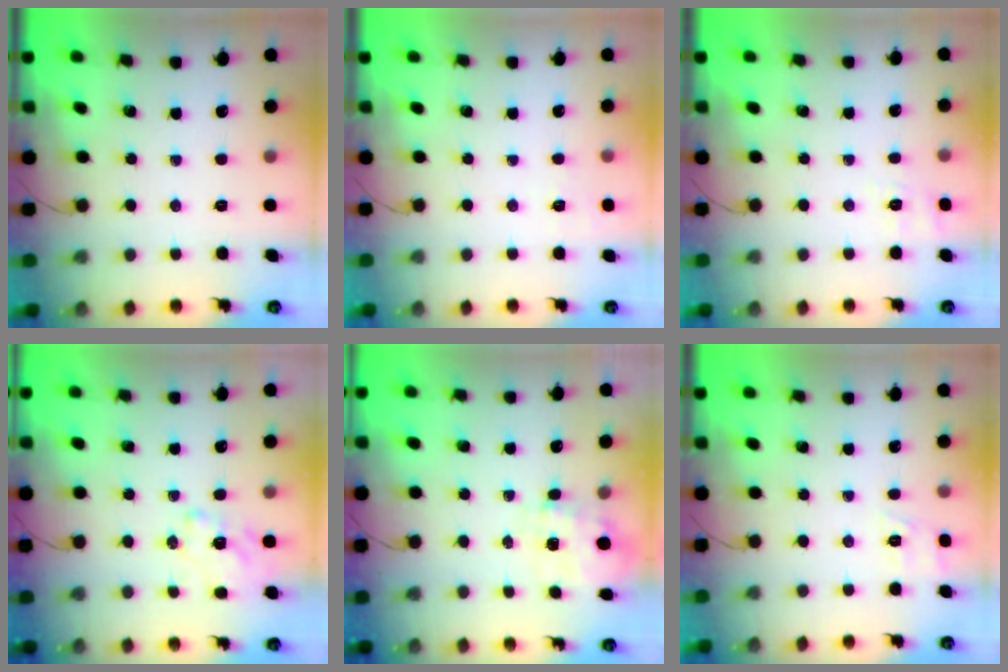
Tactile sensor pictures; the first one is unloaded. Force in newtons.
{"total": 2.7, "press": 2.1, "slide": 1.7}
{"total": 2.6, "press": 1.5, "slide": 2.1}
{"total": 1.4, "press": 1.2, "slide": 0.8}
{"total": 0.7, "press": 0.4, "slide": 0.6}
{"total": 2.9, "press": 2.3, "slide": 1.8}